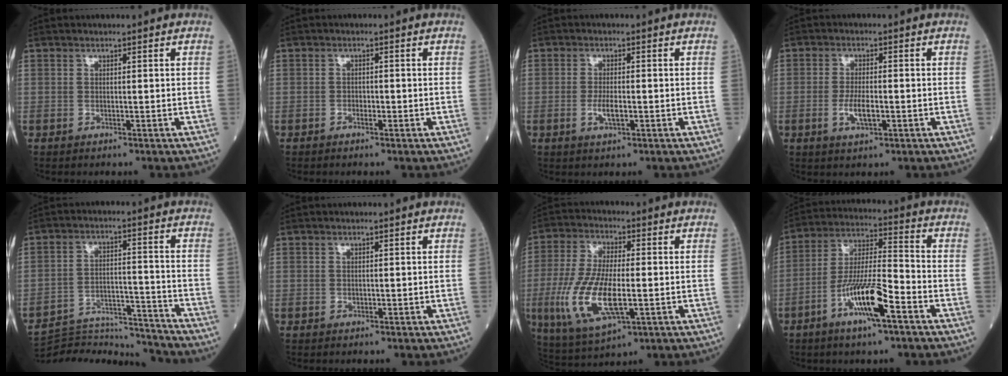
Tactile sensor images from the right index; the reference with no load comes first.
{"total": 0.9, "force": [-0.5, 0.5, 0.5], "torque": [-0.004, 0.004, -0.009]}
{"total": 2.9, "force": [-0.8, 0.9, 2.7], "torque": [-0.052, 0.000, -0.012]}
{"total": 4.1, "force": [-1.1, 1.3, 3.7], "torque": [-0.071, -0.001, -0.018]}
{"total": 14.1, "force": [-14.1, 0.1, 0.7], "torque": [-0.014, 0.019, -0.220]}
{"total": 0.0}
{"total": 13.1, "force": [-2.6, 4.1, 12.2], "torque": [-0.267, -0.018, -0.041]}
{"total": 11.4, "force": [-5.5, 1.5, 9.9], "torque": [-0.190, -0.003, -0.103]}